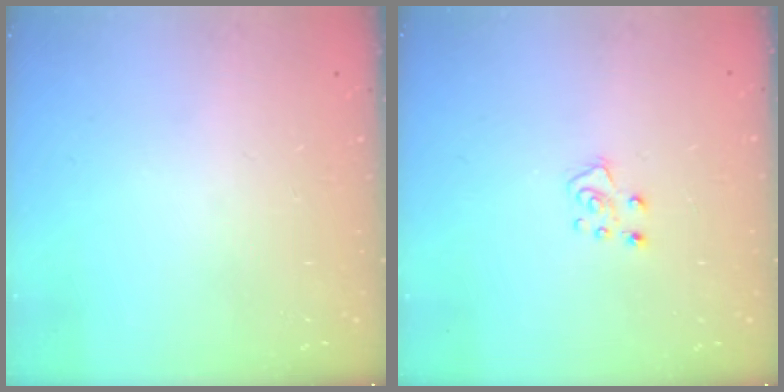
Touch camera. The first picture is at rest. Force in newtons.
{"total": 6.4, "press": 6.4, "slide": 0.5}